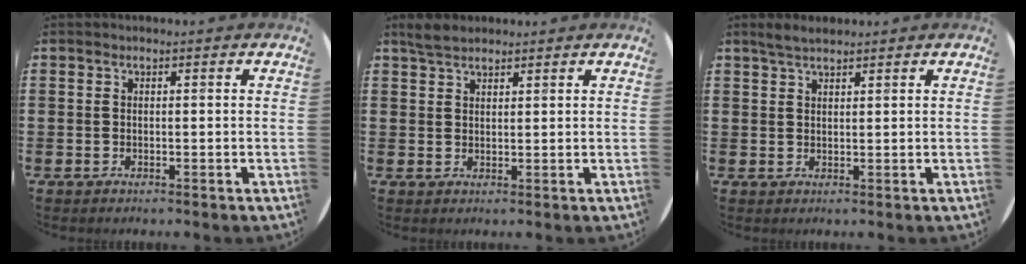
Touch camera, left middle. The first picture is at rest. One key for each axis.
{"total": 2.8, "fx": 2.4, "fy": 1.0, "fz": 0.9, "tx": -0.013, "ty": 0.004, "tz": 0.044}
{"total": 2.3, "fx": 2.1, "fy": 0.5, "fz": 1.0, "tx": -0.021, "ty": 0.007, "tz": 0.037}